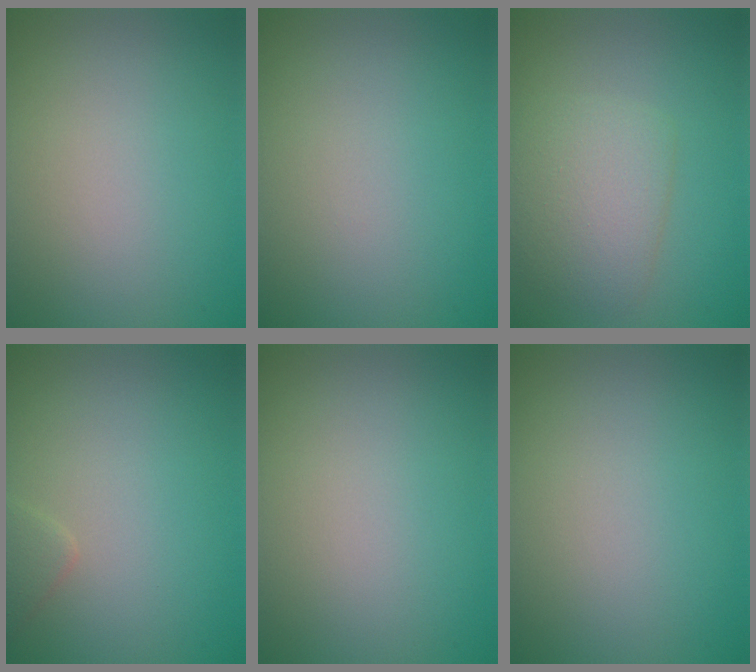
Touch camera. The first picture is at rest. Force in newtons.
{"total": 0.0}
{"total": 3.8, "press": 3.8, "slide": 0.2}
{"total": 1.0, "press": 1.0, "slide": 0.1}
{"total": 0.0}
{"total": 0.0}